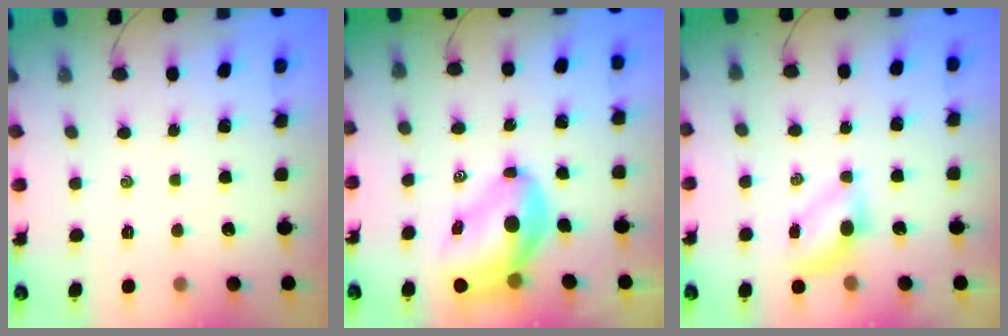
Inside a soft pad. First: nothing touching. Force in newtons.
{"total": 10.3, "press": 9.8, "slide": 2.9}
{"total": 4.4, "press": 4.4, "slide": 0.7}